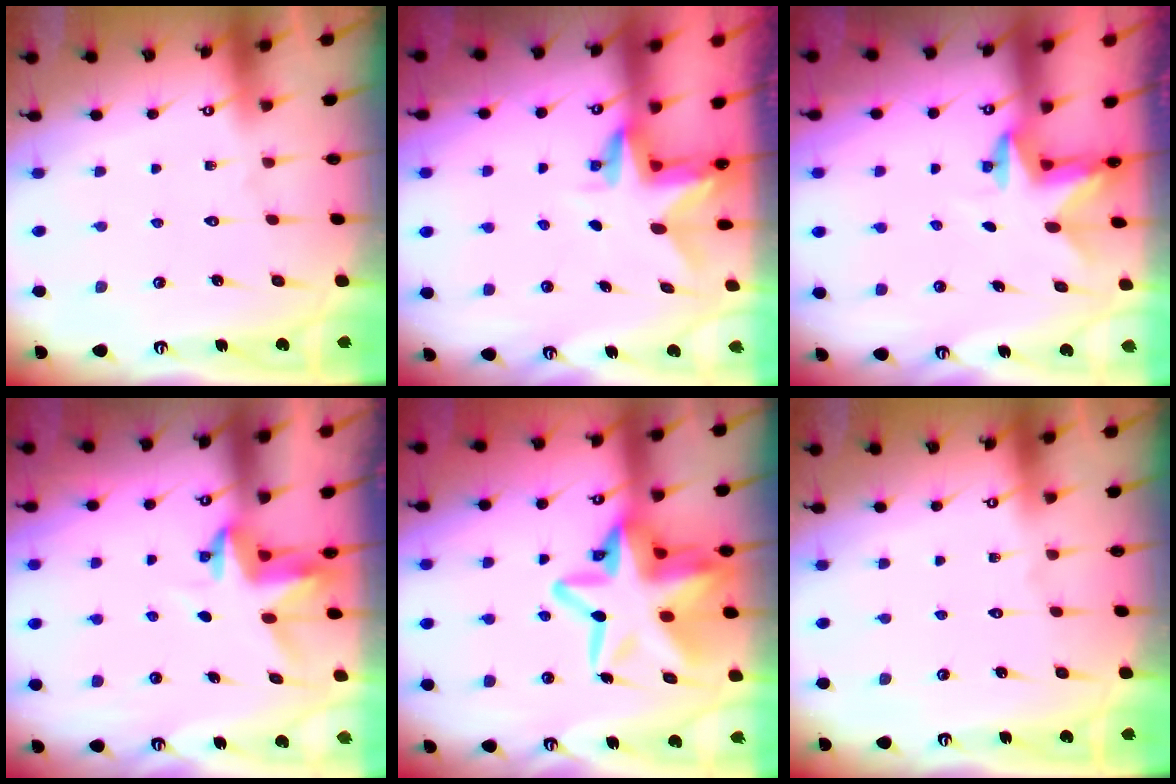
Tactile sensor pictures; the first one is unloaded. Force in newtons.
{"total": 3.0, "press": 3.0, "slide": 0.3}
{"total": 2.6, "press": 2.5, "slide": 0.4}
{"total": 3.8, "press": 3.8, "slide": 0.3}
{"total": 19.9, "press": 19.6, "slide": 3.7}
{"total": 0.0}